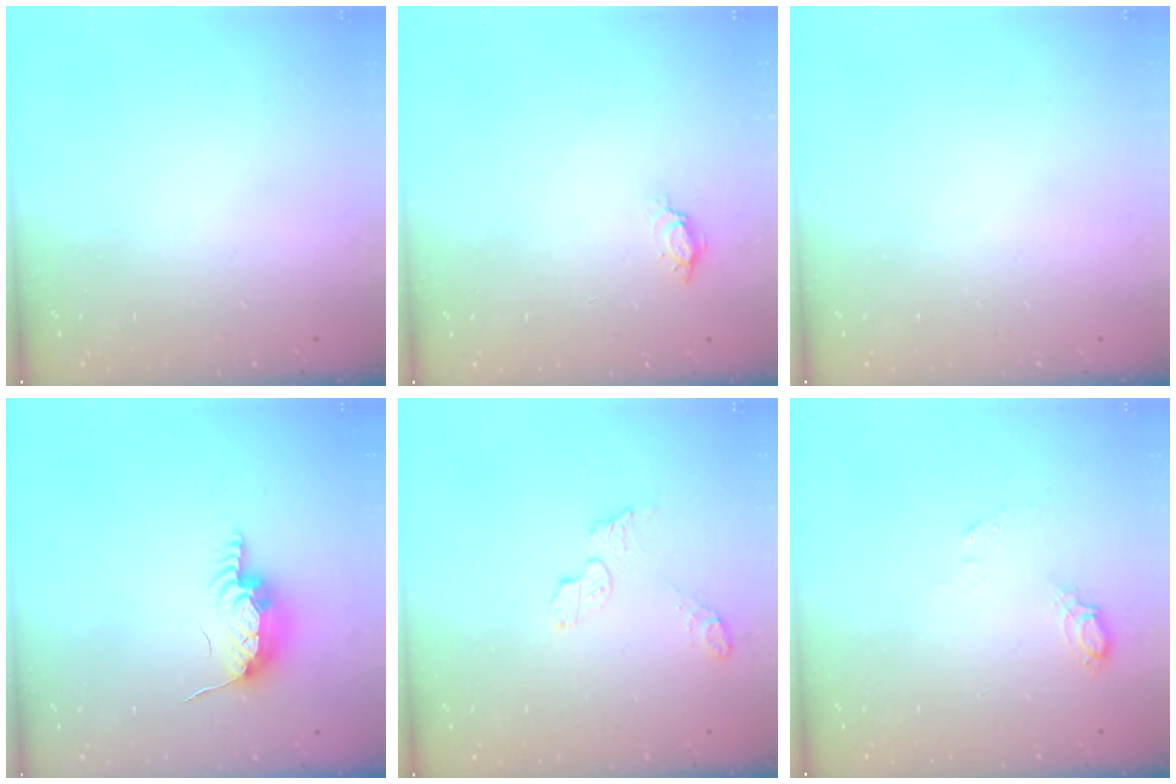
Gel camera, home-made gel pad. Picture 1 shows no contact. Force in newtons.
{"total": 4.3, "press": 4.3, "slide": 0.5}
{"total": 0.0}
{"total": 10.3, "press": 10.2, "slide": 1.0}
{"total": 4.9, "press": 4.9, "slide": 0.1}
{"total": 6.7, "press": 6.5, "slide": 1.5}